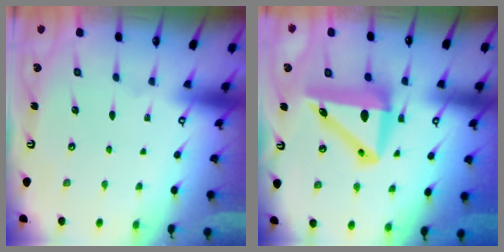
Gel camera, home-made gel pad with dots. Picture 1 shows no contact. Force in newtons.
{"total": 13.9, "press": 13.6, "slide": 2.9}